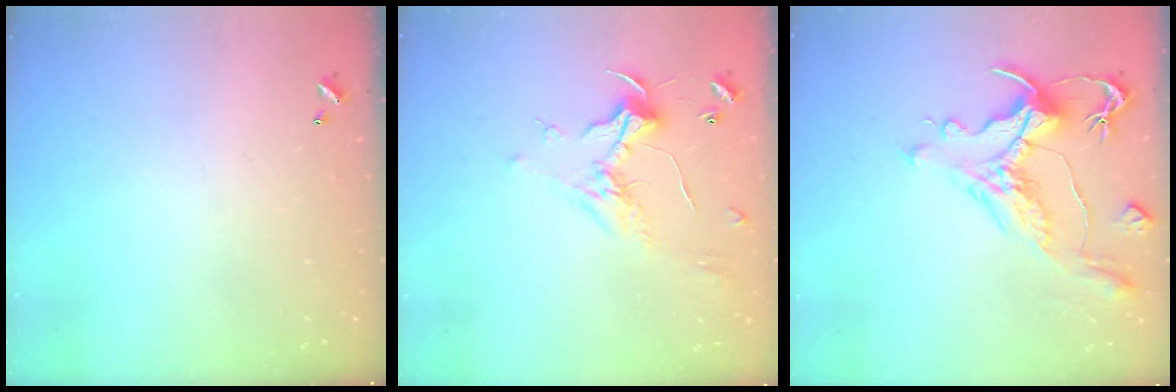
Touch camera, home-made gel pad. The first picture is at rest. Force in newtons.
{"total": 0.7, "press": 0.2, "slide": 0.7}
{"total": 2.4, "press": 1.9, "slide": 1.4}